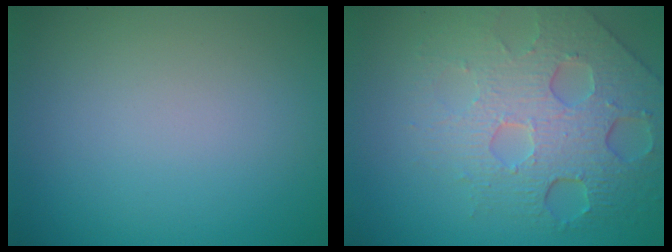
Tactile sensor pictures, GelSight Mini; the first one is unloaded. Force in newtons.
{"total": 7.9, "press": 5.3, "slide": 5.8}